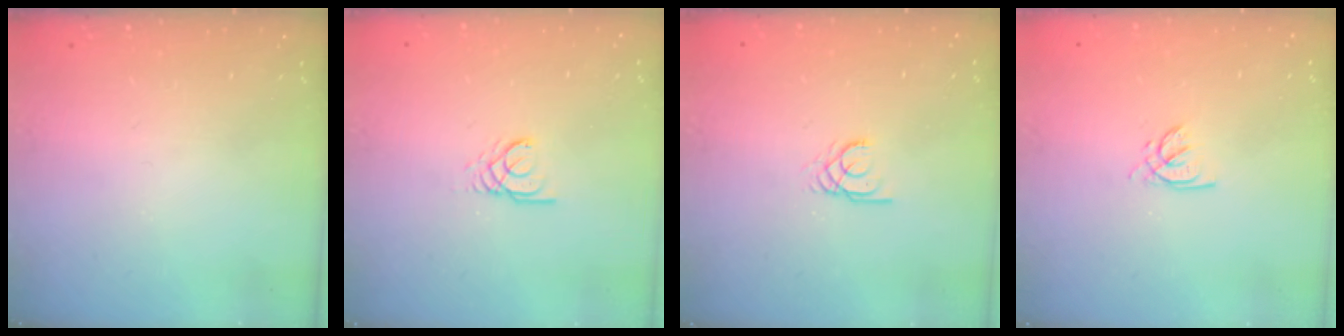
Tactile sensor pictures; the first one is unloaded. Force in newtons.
{"total": 2.4, "press": 2.4, "slide": 0.4}
{"total": 2.0, "press": 2.0, "slide": 0.2}
{"total": 2.2, "press": 2.2, "slide": 0.2}